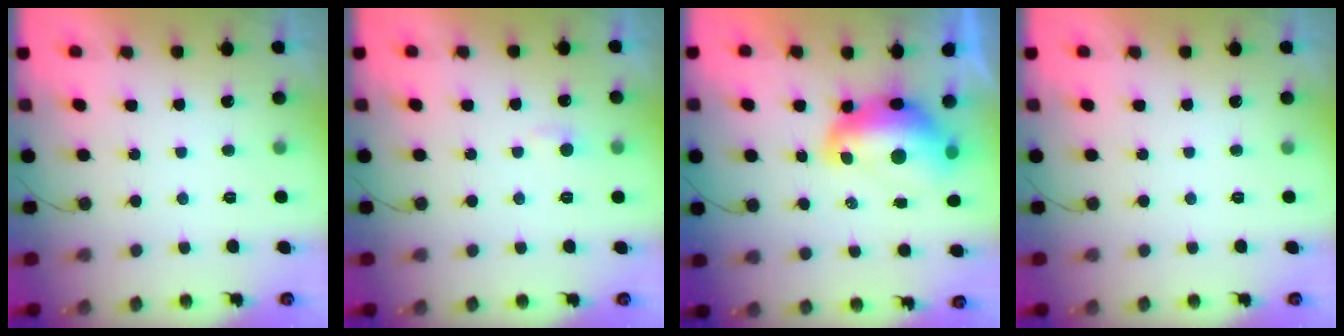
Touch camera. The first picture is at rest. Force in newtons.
{"total": 3.9, "press": 3.9, "slide": 0.4}
{"total": 12.1, "press": 12.0, "slide": 1.5}
{"total": 0.0}